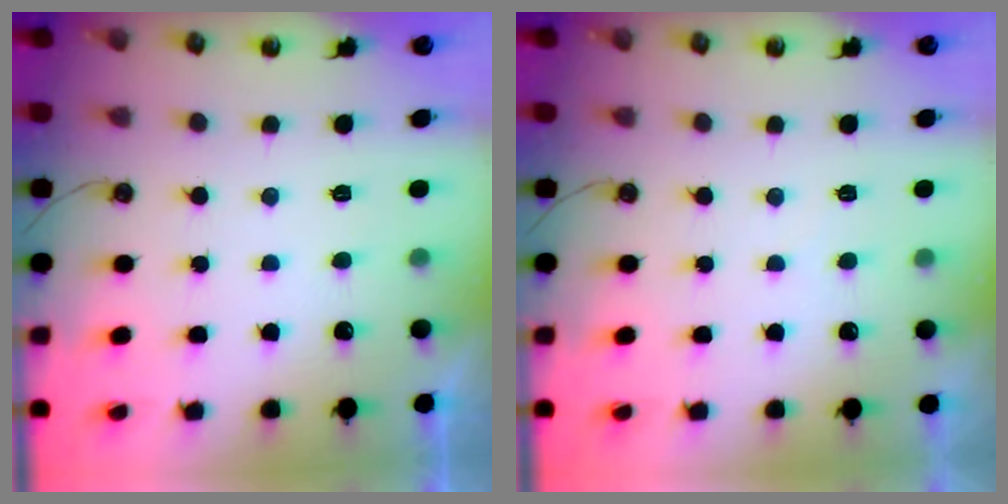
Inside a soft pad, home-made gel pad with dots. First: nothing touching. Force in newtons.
{"total": 2.6, "press": 2.6, "slide": 0.4}